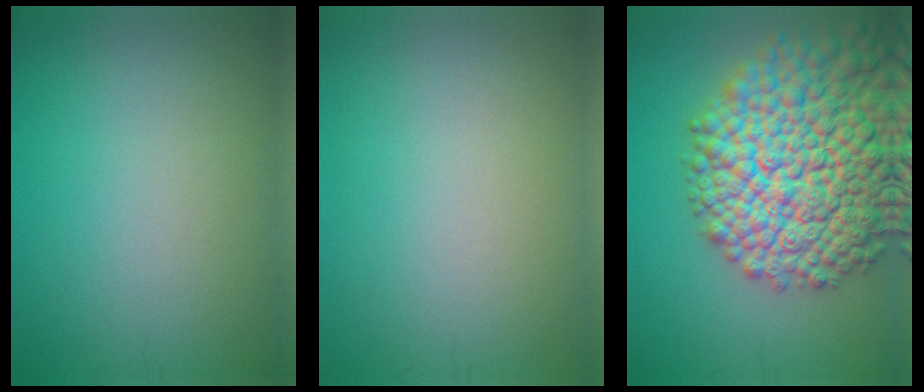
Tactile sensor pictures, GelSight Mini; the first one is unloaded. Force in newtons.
{"total": 0.0}
{"total": 16.9, "press": 16.9, "slide": 0.7}